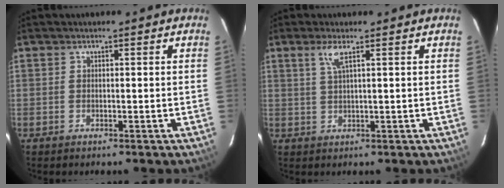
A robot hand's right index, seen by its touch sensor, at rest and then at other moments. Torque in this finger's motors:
{"motor_torque": [0.09, -0.02, 0.12, 0.05]}